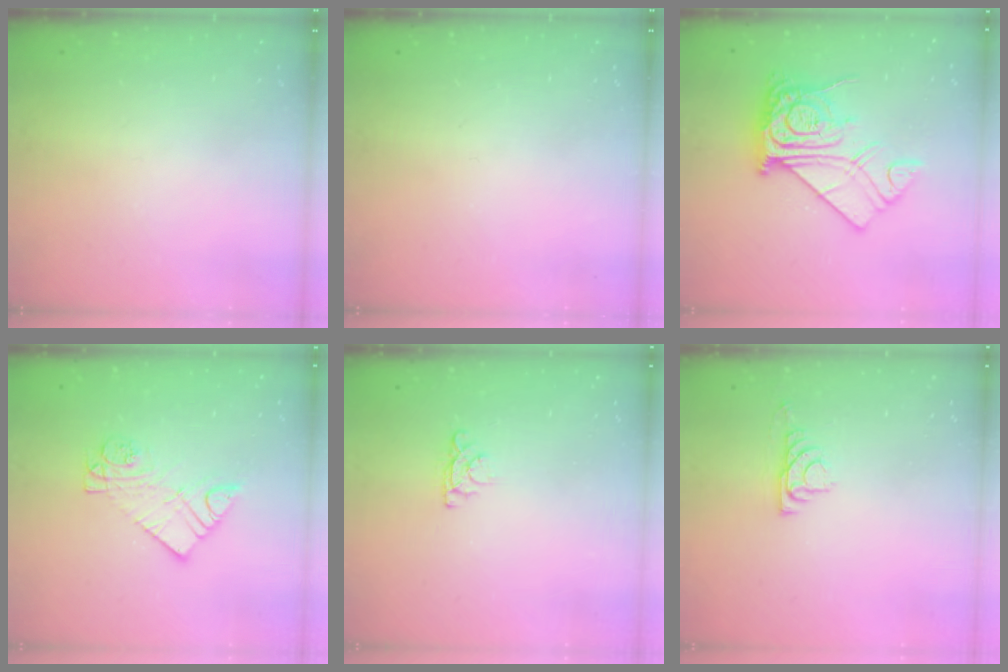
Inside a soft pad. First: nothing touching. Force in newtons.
{"total": 0.0}
{"total": 15.7, "press": 15.6, "slide": 1.6}
{"total": 9.9, "press": 9.9, "slide": 0.7}
{"total": 4.0, "press": 4.0, "slide": 0.5}
{"total": 5.0, "press": 4.9, "slide": 0.7}